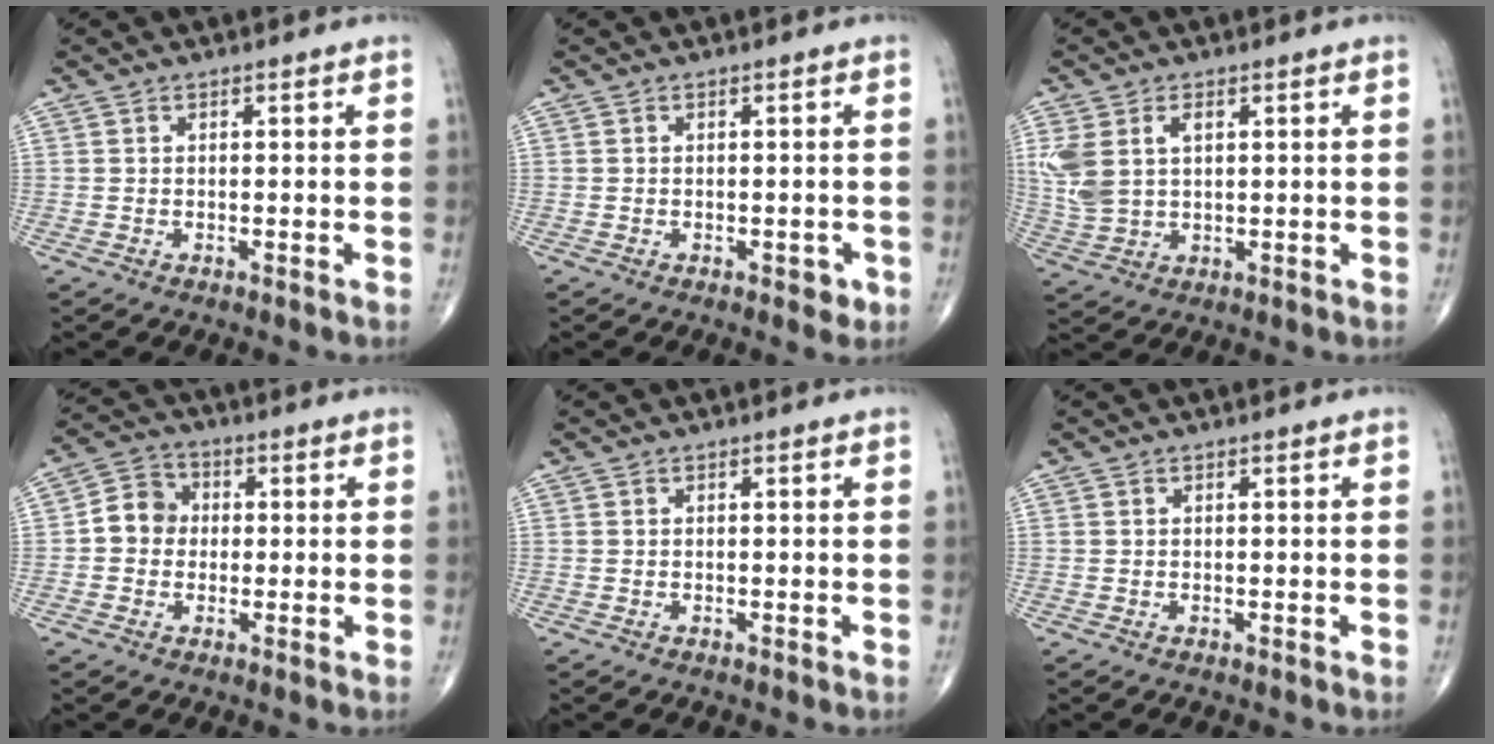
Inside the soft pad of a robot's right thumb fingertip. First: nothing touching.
{"total": 2.0, "force": [-0.8, 1.2, 1.4], "torque": [-0.006, 0.002, -0.009]}
{"total": 8.3, "force": [2.3, 5.1, 6.1], "torque": [-0.143, 0.006, 0.056]}
{"total": 5.7, "force": [-0.2, 5.1, 2.7], "torque": [-0.031, 0.017, -0.015]}
{"total": 0.0}
{"total": 0.0}